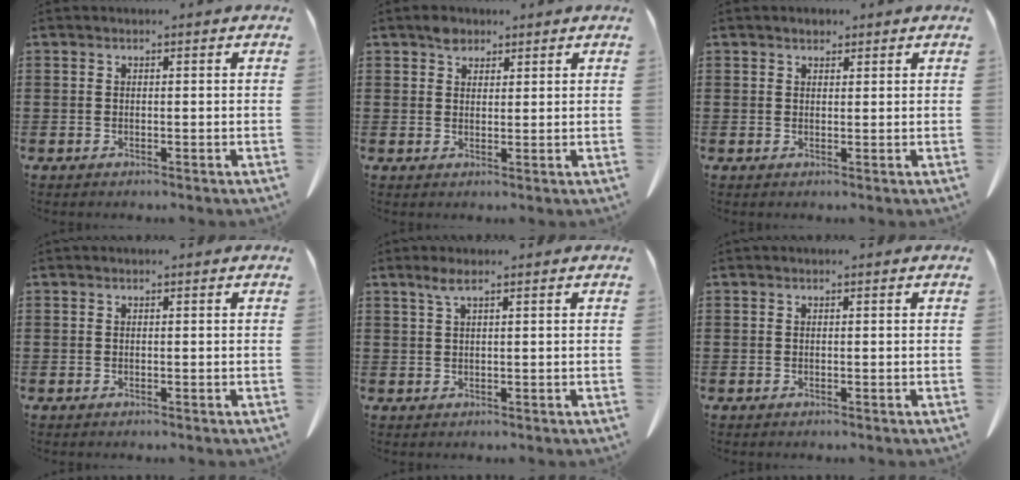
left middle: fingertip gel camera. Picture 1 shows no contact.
{"total": 2.4, "force": [1.8, 1.4, 0.7], "torque": [-0.010, 0.000, 0.033]}
{"total": 1.5, "force": [1.3, 0.7, 0.4], "torque": [-0.002, 0.000, 0.022]}
{"total": 0.0}
{"total": 2.0, "force": [1.0, 0.2, 1.7], "torque": [-0.035, 0.002, 0.018]}
{"total": 0.0}